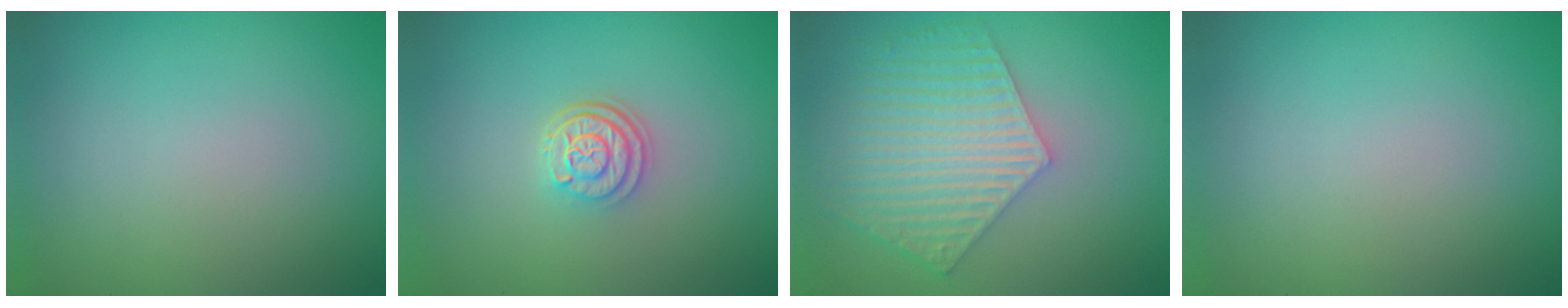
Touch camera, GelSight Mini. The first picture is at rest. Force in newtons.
{"total": 3.0, "press": 2.5, "slide": 1.7}
{"total": 6.2, "press": 4.5, "slide": 4.2}
{"total": 0.0}